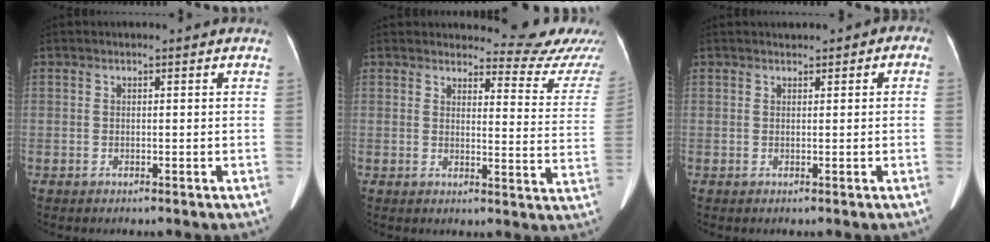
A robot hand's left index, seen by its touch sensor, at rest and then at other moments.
{"total": 12.8, "force": [12.7, 1.4, 0.7], "torque": [0.025, -0.092, 0.113]}
{"total": 1.7, "force": [0.7, 1.1, 1.1], "torque": [-0.011, 0.017, 0.009]}